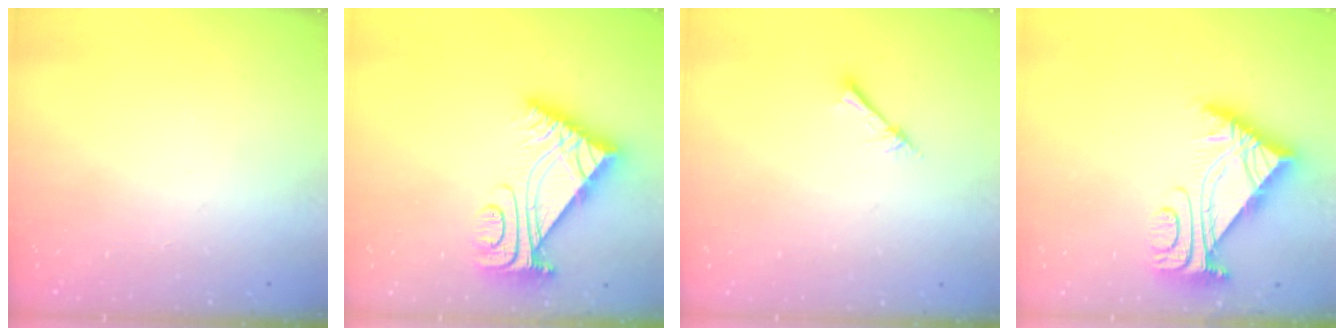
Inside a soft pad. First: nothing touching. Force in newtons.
{"total": 8.6, "press": 8.5, "slide": 1.0}
{"total": 2.3, "press": 2.3, "slide": 0.3}
{"total": 5.9, "press": 5.9, "slide": 0.5}